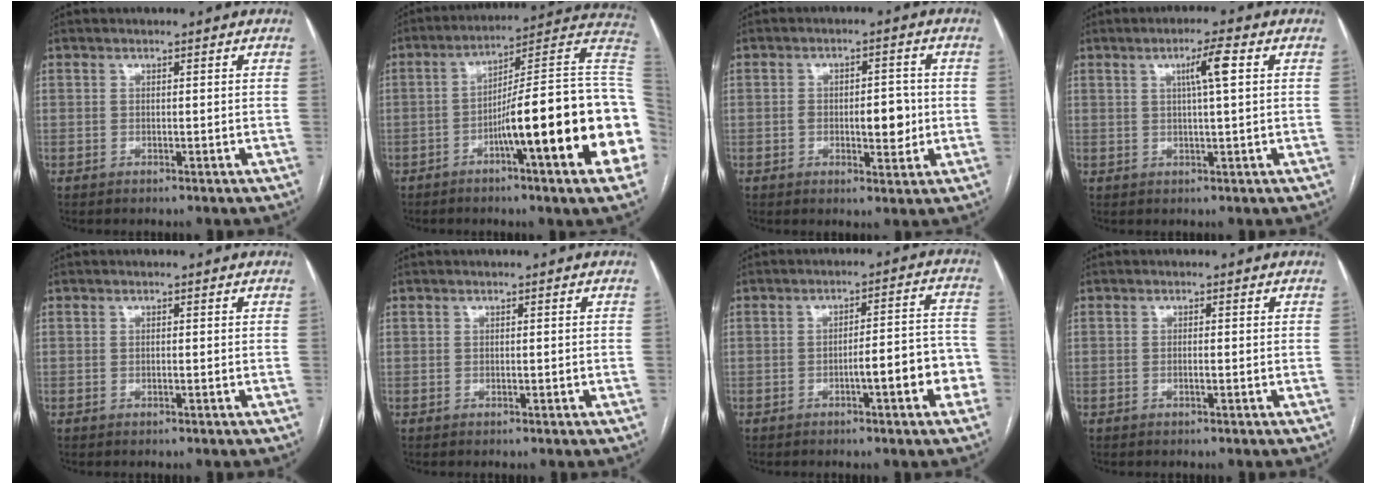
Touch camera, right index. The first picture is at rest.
{"total": 22.0, "force": [-5.4, 0.8, 21.3], "torque": [-0.212, 0.022, -0.078]}
{"total": 8.2, "force": [-0.9, 3.4, 7.4], "torque": [-0.112, 0.010, -0.006]}
{"total": 4.4, "force": [1.3, -0.3, 4.2], "torque": [-0.072, 0.004, 0.021]}
{"total": 0.0}
{"total": 0.0}
{"total": 8.2, "force": [-3.1, 1.4, 7.5], "torque": [-0.087, 0.031, -0.037]}
{"total": 0.8, "force": [-0.3, 0.1, 0.7], "torque": [-0.014, 0.002, -0.002]}